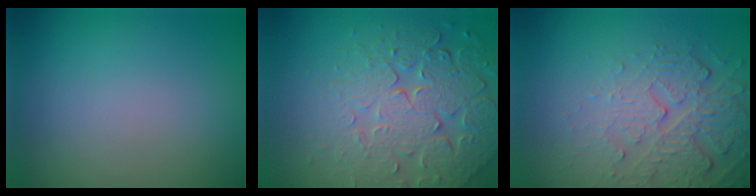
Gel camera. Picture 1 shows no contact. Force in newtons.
{"total": 7.9, "press": 5.7, "slide": 5.6}
{"total": 5.4, "press": 3.6, "slide": 4.0}